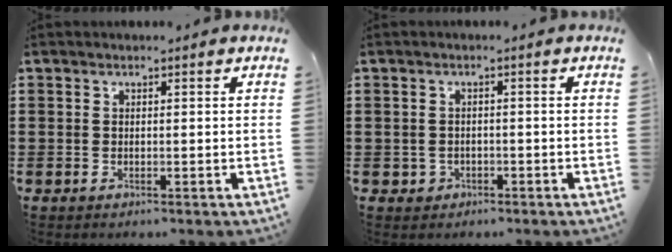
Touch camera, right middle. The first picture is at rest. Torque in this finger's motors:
{"motor_torque": [-0.08, 0.01, 0.02, -0.01]}